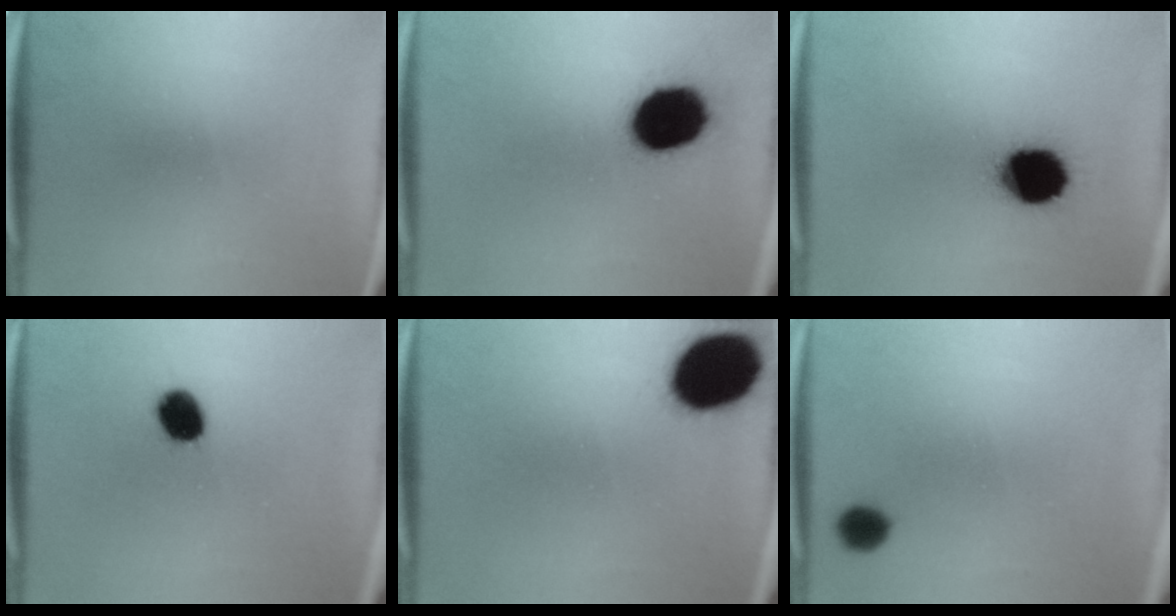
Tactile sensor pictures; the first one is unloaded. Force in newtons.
{"total": 16.6}
{"total": 16.7}
{"total": 7.2}
{"total": 18.3}
{"total": 4.2}